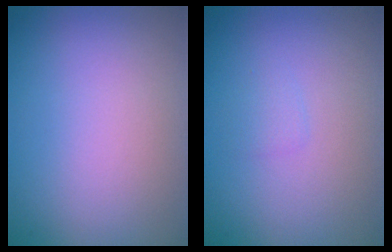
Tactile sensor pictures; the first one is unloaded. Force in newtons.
{"total": 0.8, "press": 0.8, "slide": 0.0}